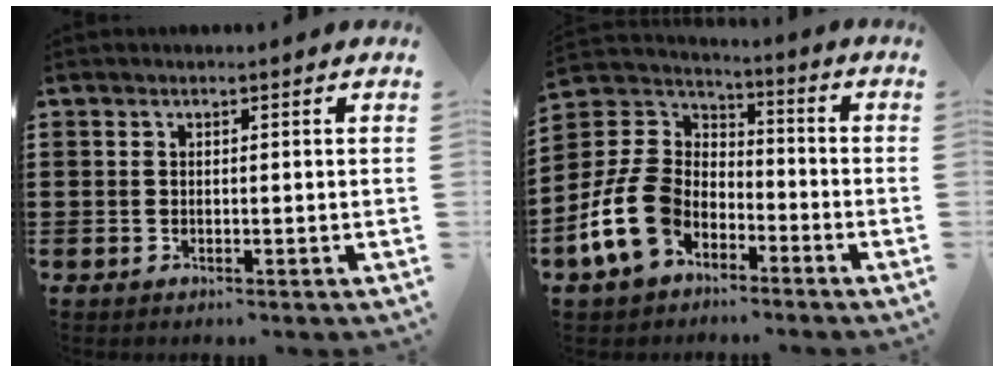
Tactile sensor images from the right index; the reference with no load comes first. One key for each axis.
{"total": 11.2, "fx": -5.3, "fy": 8.0, "fz": 5.8, "tx": -0.174, "ty": 0.015, "tz": -0.109}